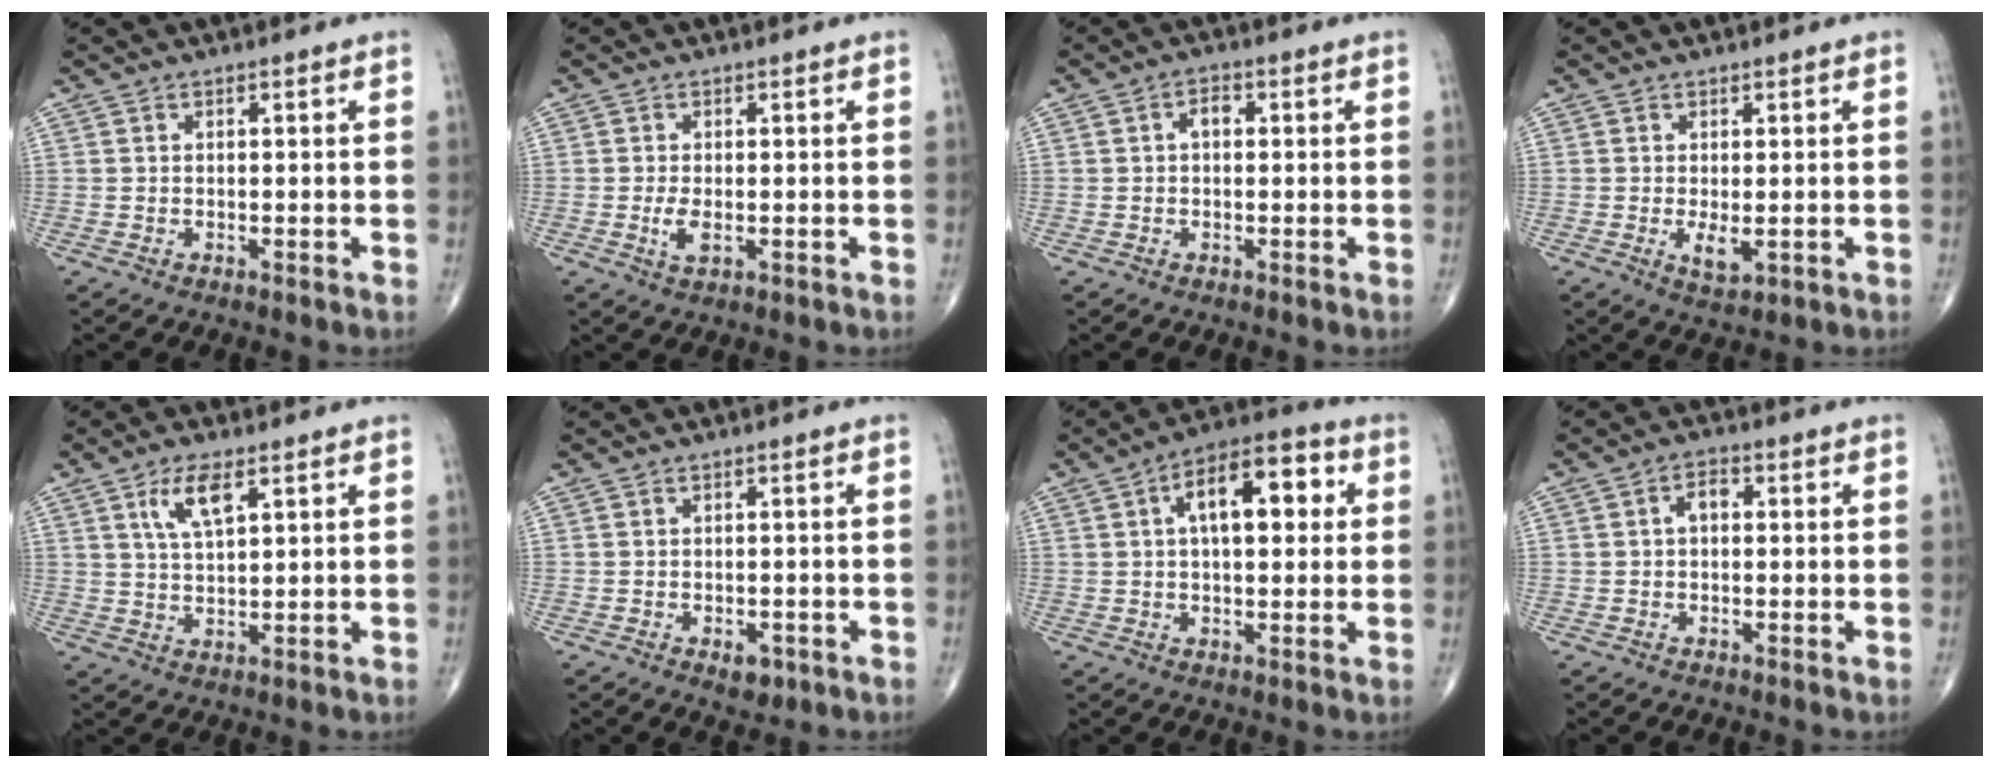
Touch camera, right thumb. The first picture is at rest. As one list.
[{"total": 2.8, "force": [-0.4, 1.3, 2.5], "torque": [-0.054, -0.006, -0.008]}, {"total": 2.5, "force": [0.2, 1.6, 1.8], "torque": [-0.024, 0.010, 0.000]}, {"total": 3.0, "force": [-0.4, 1.3, 2.7], "torque": [-0.044, -0.008, 0.000]}, {"total": 6.4, "force": [3.0, 2.4, 5.0], "torque": [-0.094, -0.012, 0.060]}, {"total": 2.7, "force": [-1.2, 1.6, 1.8], "torque": [-0.016, 0.000, -0.010]}, {"total": 13.0, "force": [3.1, 6.2, 11.0], "torque": [-0.149, 0.023, 0.041]}, {"total": 3.0, "force": [0.2, 1.9, 2.3], "torque": [-0.031, 0.013, -0.001]}]